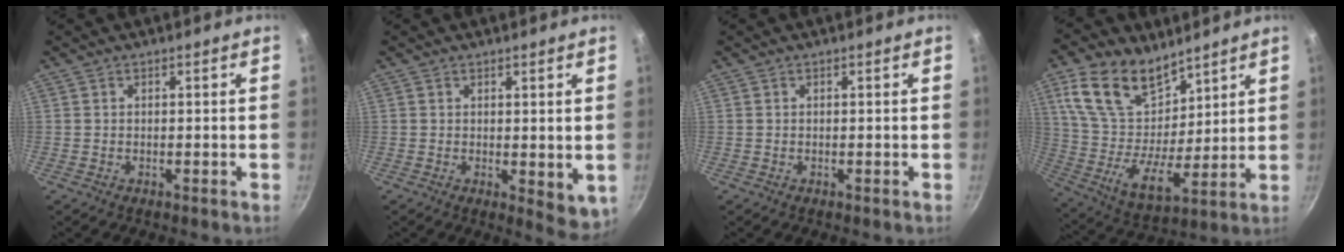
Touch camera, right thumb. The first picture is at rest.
{"total": 5.2, "force": [0.6, 2.7, 4.4], "torque": [-0.050, -0.005, 0.015]}
{"total": 0.0}
{"total": 18.5, "force": [10.9, 10.7, 10.5], "torque": [-0.179, -0.061, 0.209]}